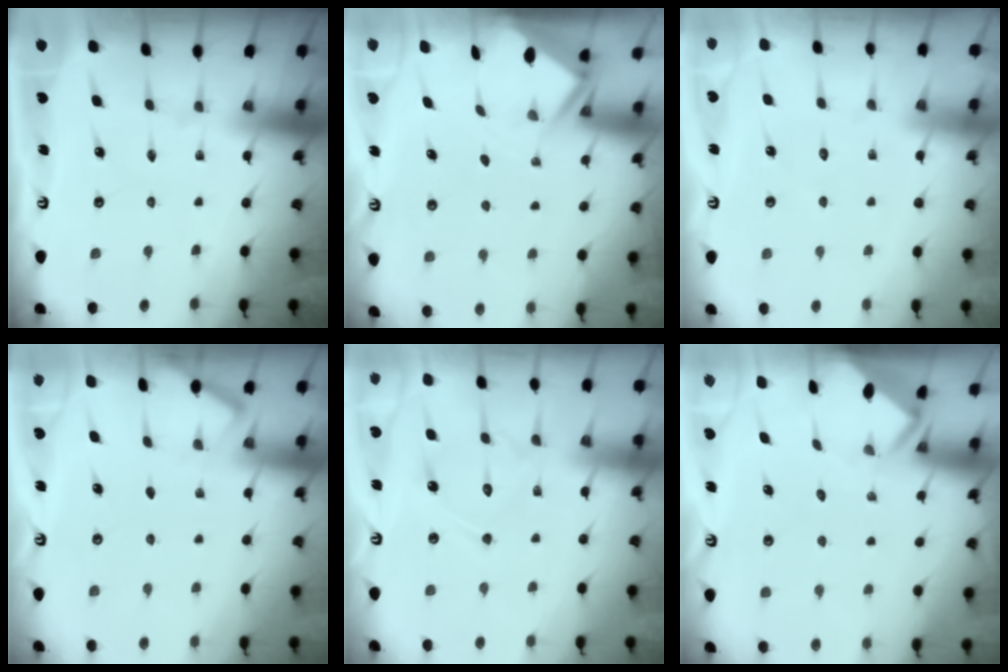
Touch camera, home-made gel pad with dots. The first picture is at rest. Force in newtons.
{"total": 3.1, "press": 3.1, "slide": 0.3}
{"total": 2.9, "press": 2.9, "slide": 0.3}
{"total": 2.7, "press": 2.6, "slide": 0.3}
{"total": 12.8, "press": 12.7, "slide": 1.1}
{"total": 3.4, "press": 3.4, "slide": 0.1}